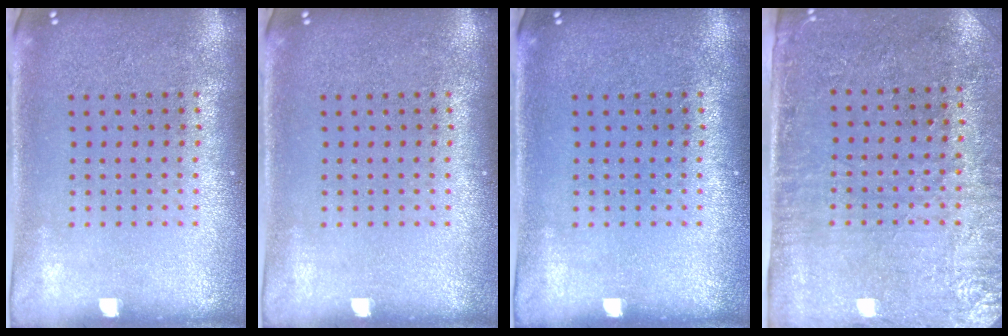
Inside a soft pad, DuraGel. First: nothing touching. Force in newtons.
{"total": 0.0}
{"total": 0.0}
{"total": 2.8, "press": 2.4, "slide": 1.4}